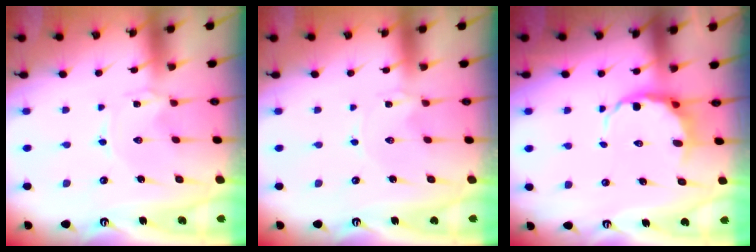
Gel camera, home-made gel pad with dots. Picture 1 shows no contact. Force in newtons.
{"total": 0.0}
{"total": 6.0, "press": 5.6, "slide": 2.3}